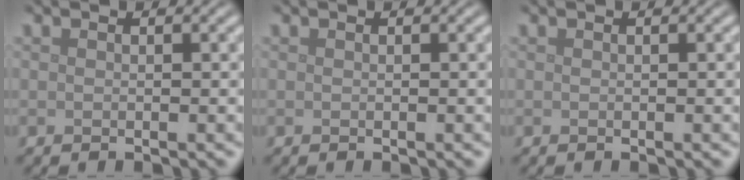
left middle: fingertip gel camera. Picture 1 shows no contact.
{"total": 0.0}
{"total": 0.0}